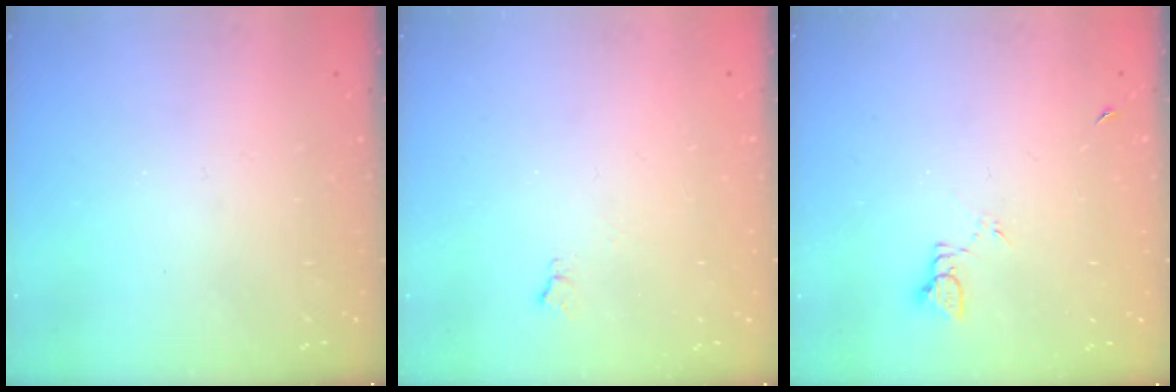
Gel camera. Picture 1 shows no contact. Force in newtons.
{"total": 2.8, "press": 2.8, "slide": 0.6}
{"total": 2.5, "press": 2.5, "slide": 0.3}